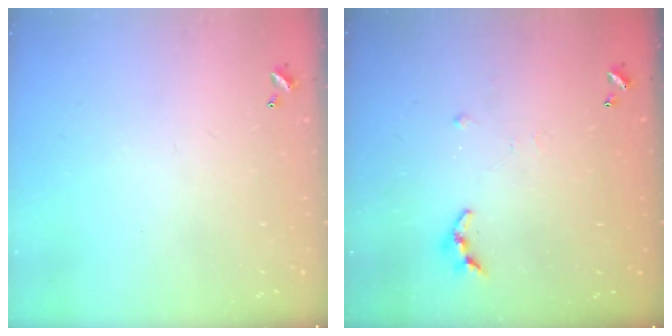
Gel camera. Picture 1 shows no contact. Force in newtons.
{"total": 4.6, "press": 4.5, "slide": 0.5}